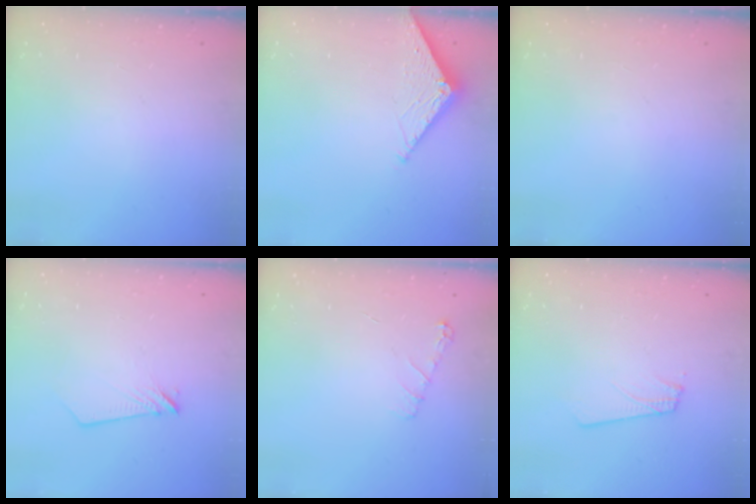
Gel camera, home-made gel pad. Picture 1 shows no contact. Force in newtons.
{"total": 4.8, "press": 4.8, "slide": 0.5}
{"total": 0.0}
{"total": 3.9, "press": 3.9, "slide": 0.4}
{"total": 5.1, "press": 5.1, "slide": 0.4}
{"total": 1.9, "press": 1.9, "slide": 0.1}